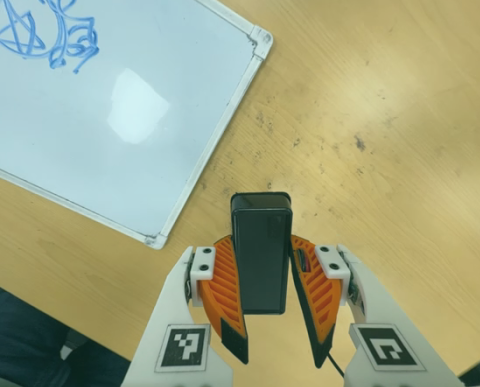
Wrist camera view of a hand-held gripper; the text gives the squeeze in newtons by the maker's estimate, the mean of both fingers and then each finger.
{"total": 9.4, "left": 7.9, "right": 10.9}